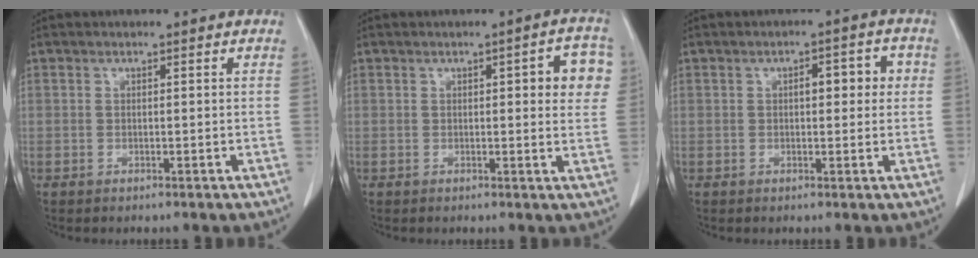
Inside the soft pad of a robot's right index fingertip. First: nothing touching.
{"total": 6.0, "force": [1.4, 1.7, 5.6], "torque": [-0.054, 0.008, 0.009]}
{"total": 4.6, "force": [0.8, 1.8, 4.2], "torque": [-0.055, 0.020, 0.008]}